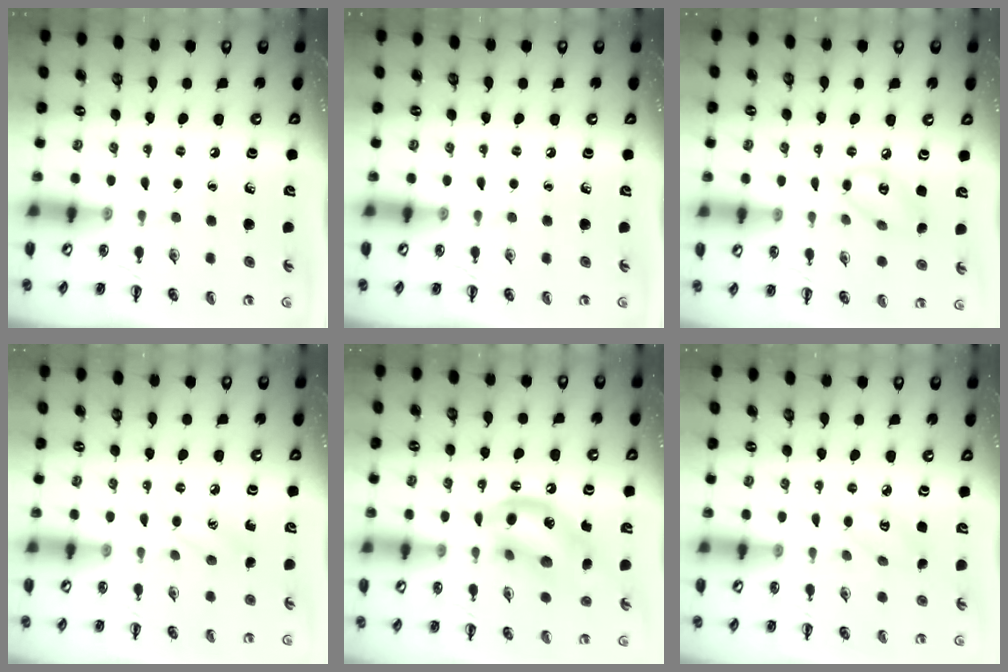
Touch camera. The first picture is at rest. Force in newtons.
{"total": 0.0}
{"total": 7.4, "press": 7.3, "slide": 1.2}
{"total": 8.4, "press": 8.1, "slide": 2.3}
{"total": 13.7, "press": 13.6, "slide": 2.0}
{"total": 3.1, "press": 3.1, "slide": 0.5}